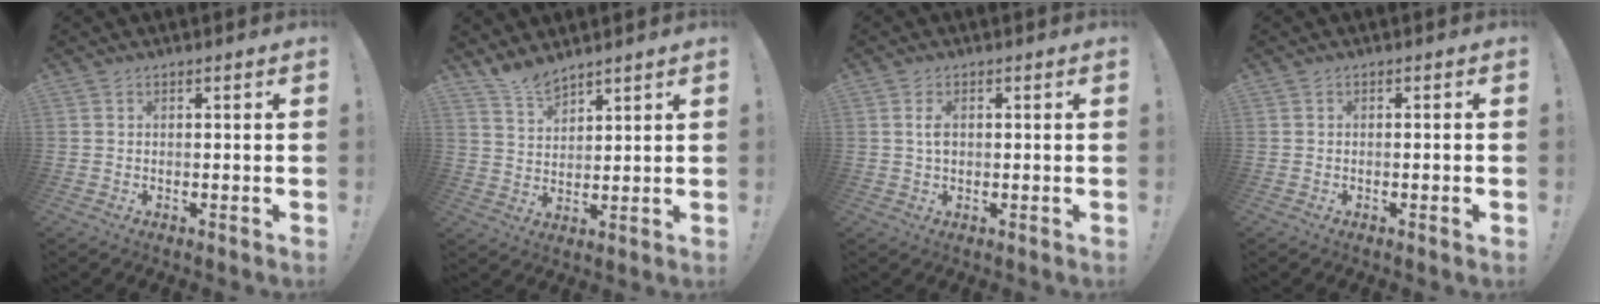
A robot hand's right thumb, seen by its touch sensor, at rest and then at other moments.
{"total": 6.8, "force": [6.3, 1.8, 1.6], "torque": [-0.036, -0.042, 0.120]}
{"total": 2.6, "force": [0.4, 1.5, 2.1], "torque": [-0.028, -0.002, 0.004]}
{"total": 1.1, "force": [-0.6, -0.2, 0.9], "torque": [-0.021, 0.001, -0.010]}